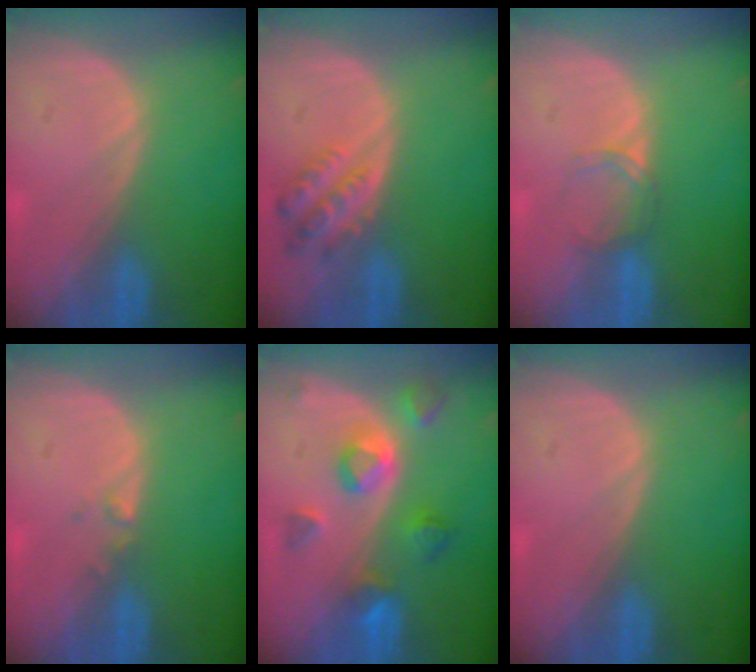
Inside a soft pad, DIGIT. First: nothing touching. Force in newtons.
{"total": 4.8, "press": 4.8, "slide": 0.5}
{"total": 2.2, "press": 2.2, "slide": 0.2}
{"total": 1.0, "press": 0.9, "slide": 0.5}
{"total": 7.6, "press": 6.8, "slide": 3.4}
{"total": 0.0}